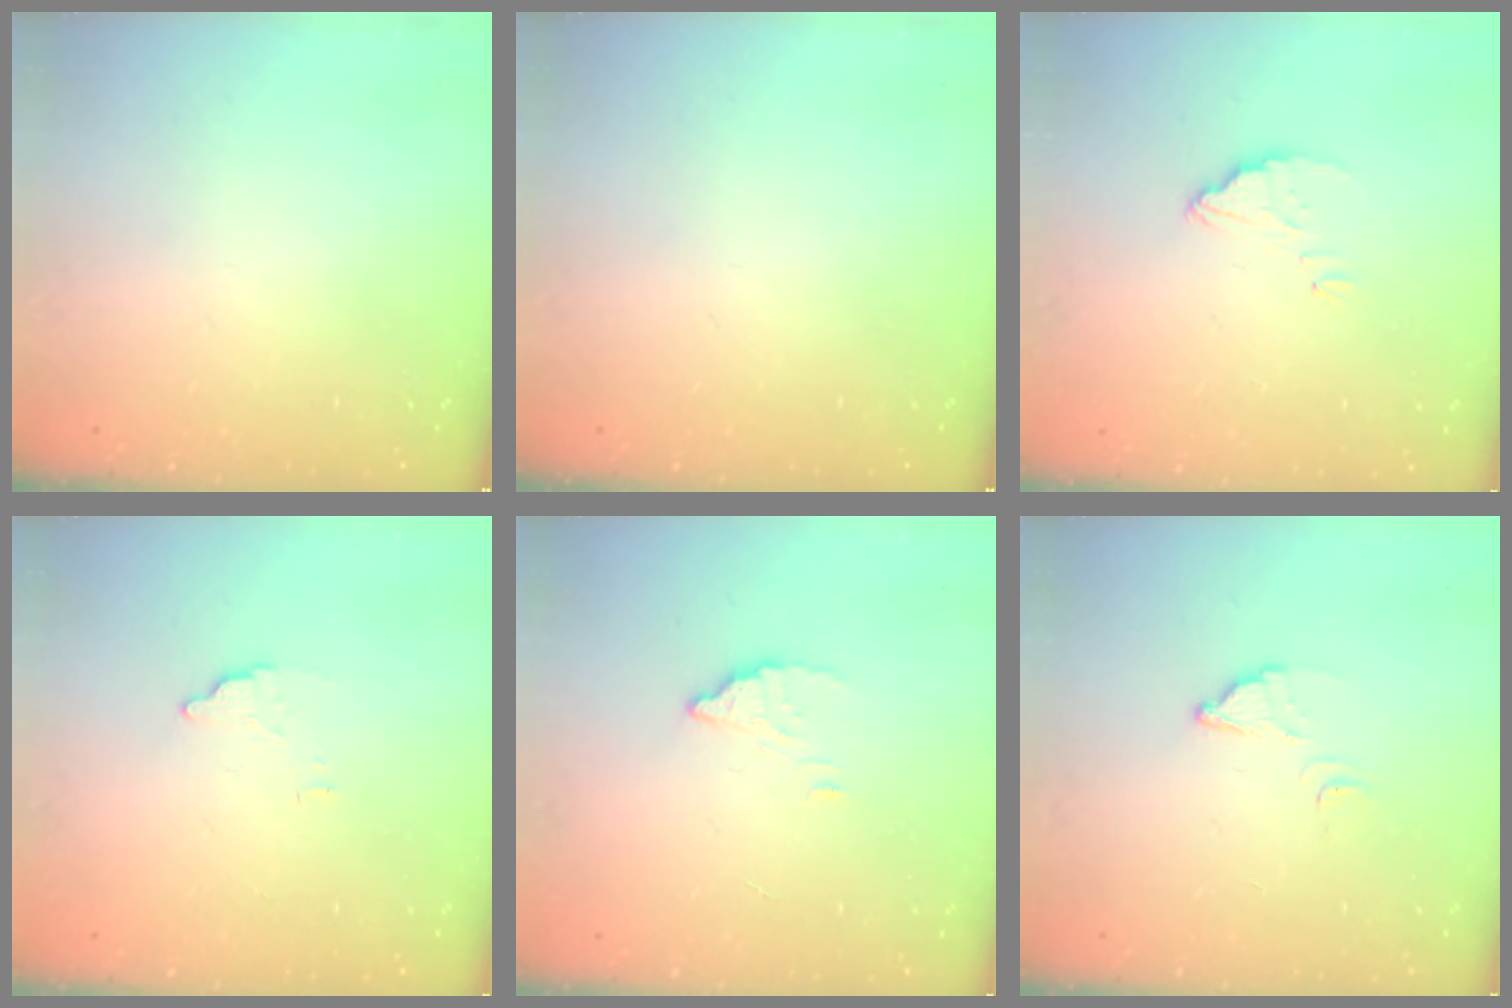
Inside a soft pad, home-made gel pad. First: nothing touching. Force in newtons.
{"total": 0.0}
{"total": 3.5, "press": 3.4, "slide": 0.3}
{"total": 3.5, "press": 3.5, "slide": 0.2}
{"total": 2.3, "press": 2.3, "slide": 0.2}
{"total": 2.7, "press": 2.7, "slide": 0.3}